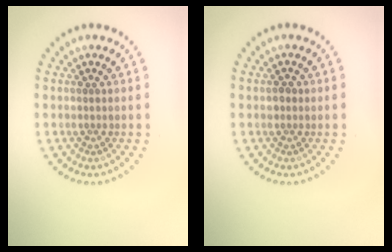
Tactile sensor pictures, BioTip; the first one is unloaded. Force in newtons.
{"total": 0.9, "press": 0.8, "slide": 0.3}